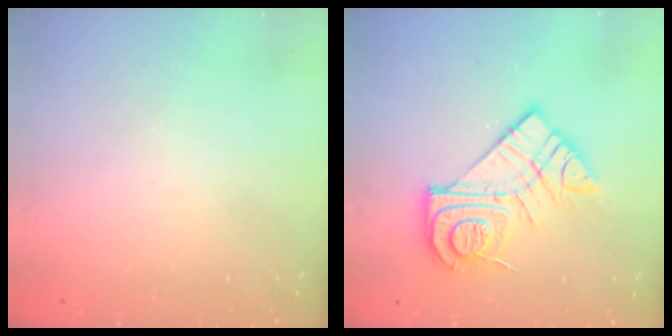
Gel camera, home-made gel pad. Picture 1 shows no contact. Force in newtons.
{"total": 15.9, "press": 15.9, "slide": 1.0}